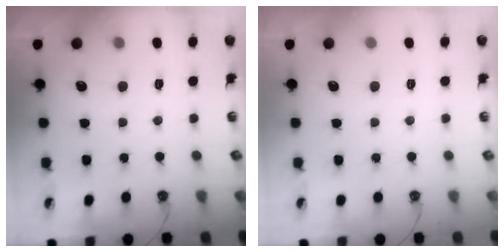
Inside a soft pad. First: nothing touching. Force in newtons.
{"total": 0.0}